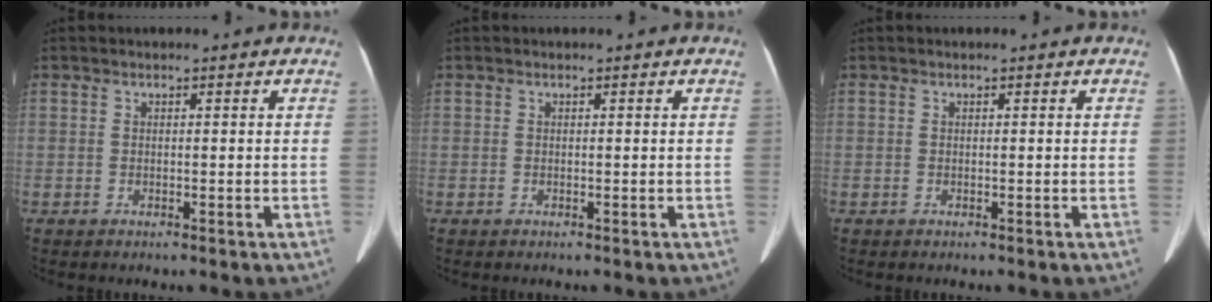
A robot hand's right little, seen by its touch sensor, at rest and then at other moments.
{"total": 0.0}
{"total": 0.0}